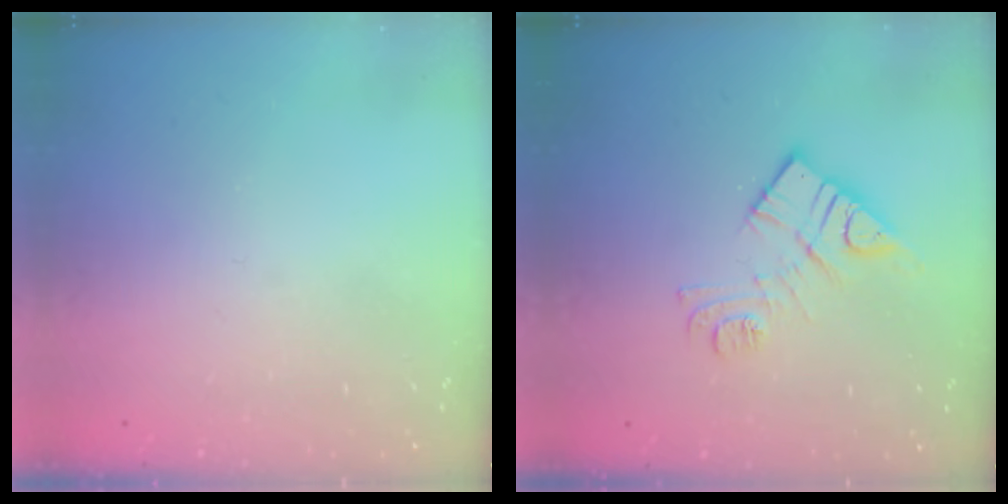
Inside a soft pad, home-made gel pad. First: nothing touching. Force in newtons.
{"total": 11.3, "press": 11.3, "slide": 0.3}